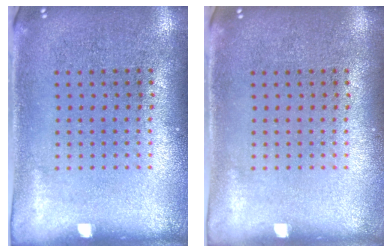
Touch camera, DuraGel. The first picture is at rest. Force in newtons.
{"total": 0.0}